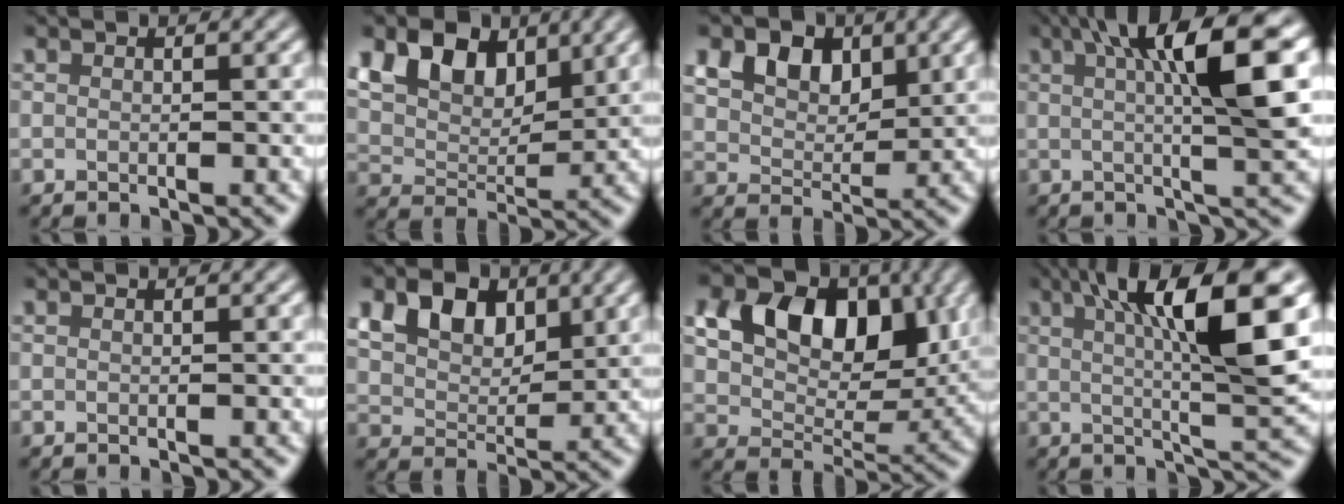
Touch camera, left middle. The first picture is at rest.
{"total": 8.0, "force": [4.4, 4.9, 4.5], "torque": [-0.093, 0.011, 0.062]}
{"total": 7.4, "force": [3.9, 5.0, 3.7], "torque": [-0.084, 0.013, 0.065]}
{"total": 9.4, "force": [2.8, 1.7, 8.8], "torque": [-0.107, 0.014, 0.039]}
{"total": 0.0}
{"total": 7.4, "force": [3.6, 5.0, 4.1], "torque": [-0.092, 0.013, 0.058]}
{"total": 12.0, "force": [4.6, 7.9, 7.8], "torque": [-0.120, 0.007, 0.072]}
{"total": 10.5, "force": [3.1, 2.1, 9.8], "torque": [-0.133, 0.005, 0.046]}